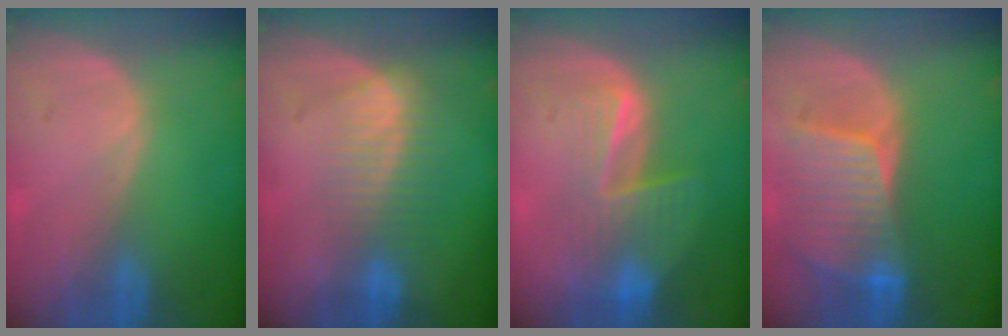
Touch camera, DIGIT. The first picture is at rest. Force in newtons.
{"total": 7.4, "press": 6.2, "slide": 3.9}
{"total": 7.6, "press": 6.7, "slide": 3.4}
{"total": 8.5, "press": 7.7, "slide": 3.6}